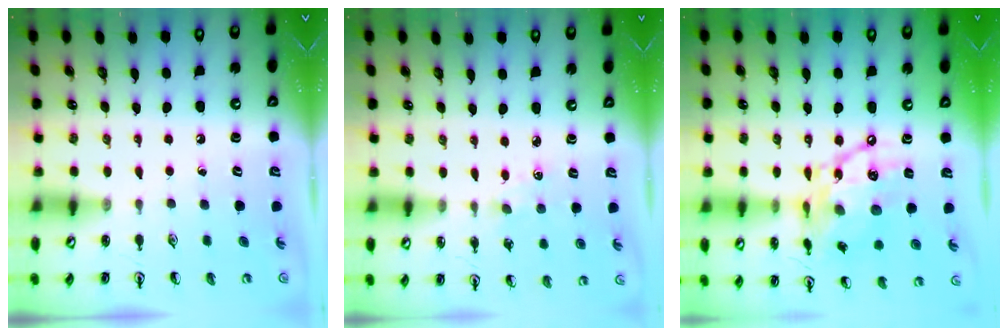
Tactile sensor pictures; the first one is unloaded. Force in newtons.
{"total": 3.1, "press": 3.1, "slide": 0.3}
{"total": 17.9, "press": 17.8, "slide": 1.8}